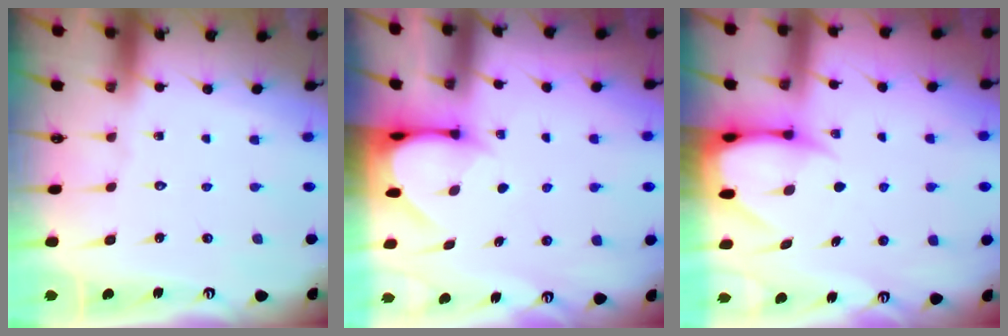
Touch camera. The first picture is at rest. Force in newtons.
{"total": 4.5, "press": 4.4, "slide": 0.5}
{"total": 6.3, "press": 6.3, "slide": 0.8}